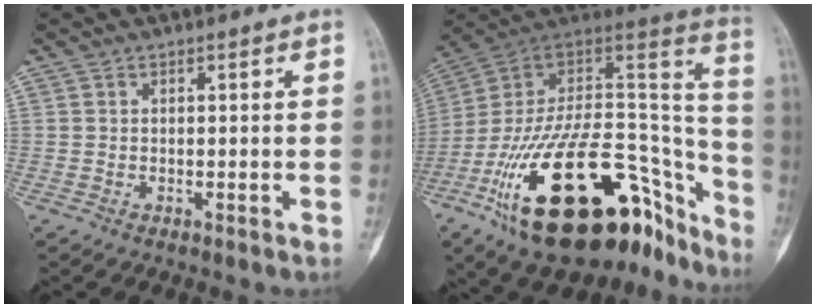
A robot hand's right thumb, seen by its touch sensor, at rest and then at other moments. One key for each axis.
{"total": 36.4, "fx": -20.7, "fy": 16.9, "fz": 24.8, "tx": -0.343, "ty": 0.076, "tz": -0.325}